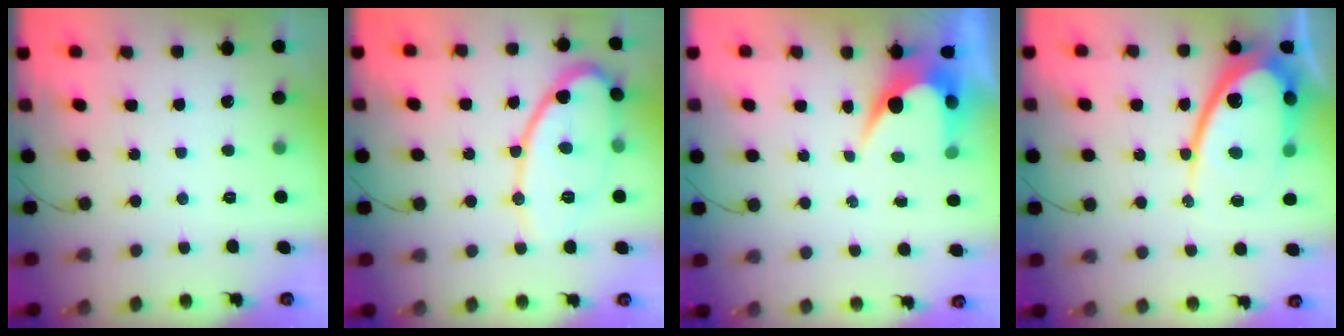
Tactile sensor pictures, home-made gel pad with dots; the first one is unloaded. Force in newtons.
{"total": 15.3, "press": 15.2, "slide": 1.1}
{"total": 6.1, "press": 6.1, "slide": 0.4}
{"total": 18.8, "press": 18.7, "slide": 1.7}